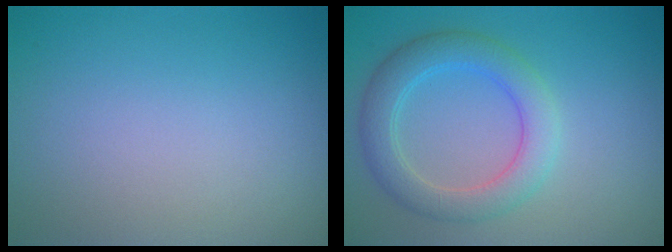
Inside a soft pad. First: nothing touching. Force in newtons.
{"total": 4.5, "press": 4.5, "slide": 0.1}